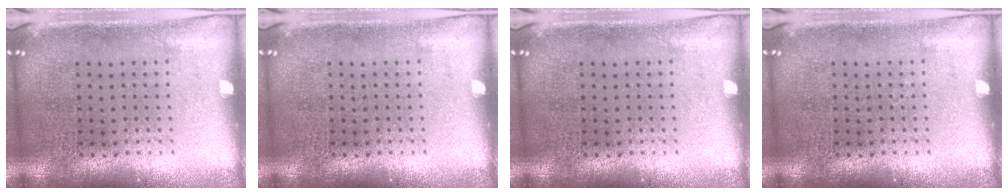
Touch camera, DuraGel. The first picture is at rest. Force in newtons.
{"total": 0.0}
{"total": 0.0}
{"total": 0.0}